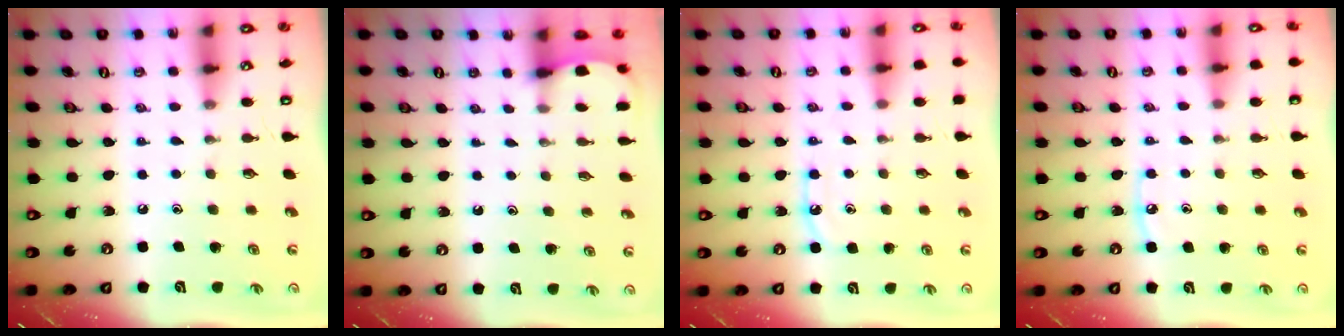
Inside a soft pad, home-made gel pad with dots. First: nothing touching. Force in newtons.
{"total": 1.3, "press": 1.3, "slide": 0.1}
{"total": 6.8, "press": 6.7, "slide": 0.8}
{"total": 4.2, "press": 4.1, "slide": 0.5}